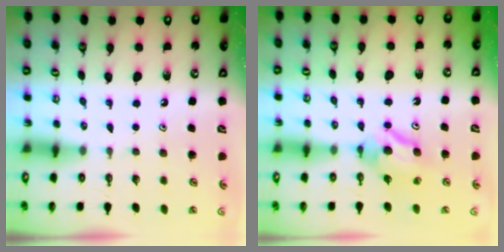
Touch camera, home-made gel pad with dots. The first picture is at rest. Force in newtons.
{"total": 7.6, "press": 7.6, "slide": 0.3}